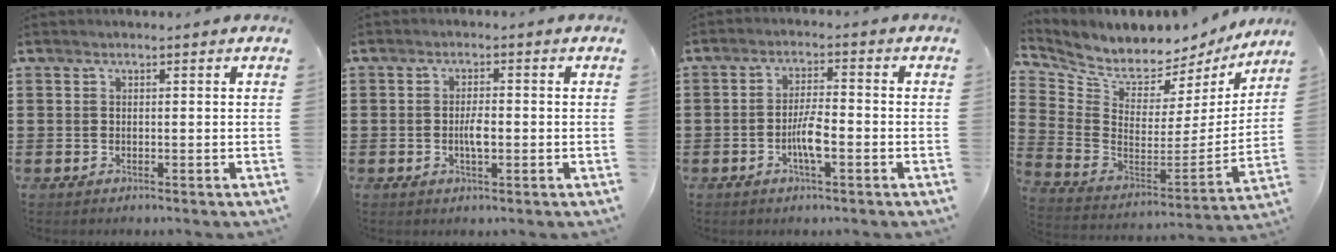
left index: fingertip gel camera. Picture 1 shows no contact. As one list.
[{"total": 3.1, "force": [-0.5, 1.0, 2.9], "torque": [-0.053, 0.004, -0.009]}, {"total": 5.0, "force": [-1.6, 1.2, 4.6], "torque": [-0.092, 0.003, -0.033]}, {"total": 5.1, "force": [4.8, 1.5, -0.1], "torque": [-0.039, -0.056, 0.081]}]